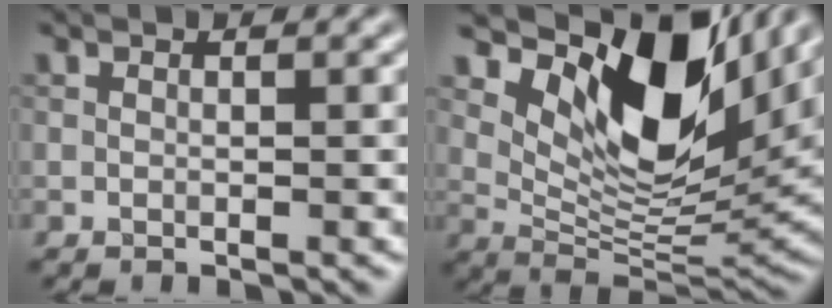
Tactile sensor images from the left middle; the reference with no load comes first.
{"total": 12.6, "force": [6.3, 5.7, 9.3], "torque": [-0.150, -0.009, 0.121]}